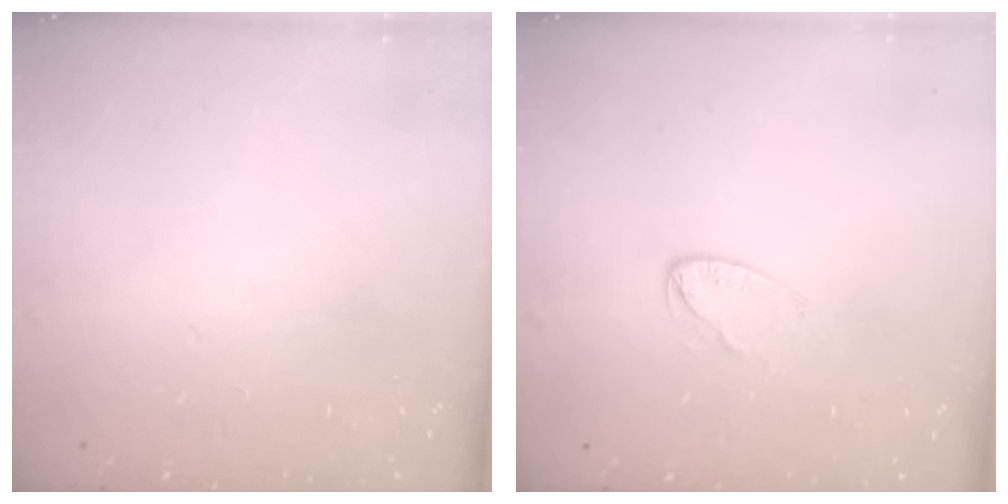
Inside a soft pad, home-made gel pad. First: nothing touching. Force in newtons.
{"total": 4.1, "press": 4.1, "slide": 0.3}